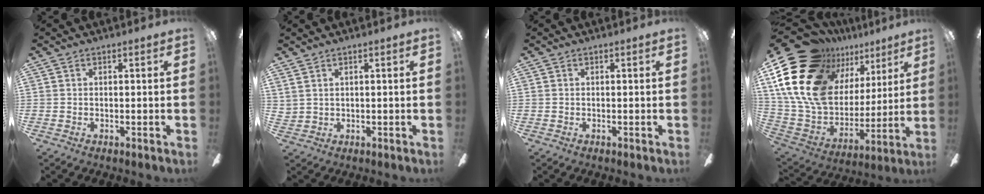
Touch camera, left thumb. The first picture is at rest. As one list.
[{"total": 1.7, "force": [1.4, 0.9, 0.4], "torque": [-0.009, -0.002, 0.028]}, {"total": 0.0}, {"total": 21.1, "force": [11.2, 13.6, 11.6], "torque": [-0.242, -0.076, 0.219]}]